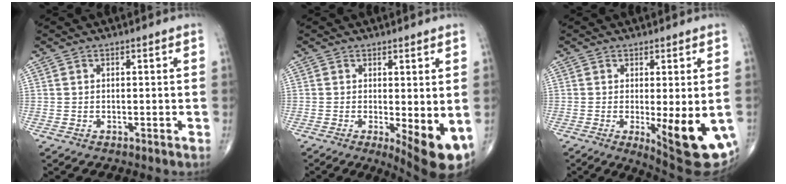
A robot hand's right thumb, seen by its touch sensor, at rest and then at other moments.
{"total": 8.9, "force": [-1.4, 2.8, 8.4], "torque": [-0.110, -0.021, -0.010]}
{"total": 13.3, "force": [-3.0, 3.9, 12.4], "torque": [-0.147, -0.026, -0.026]}